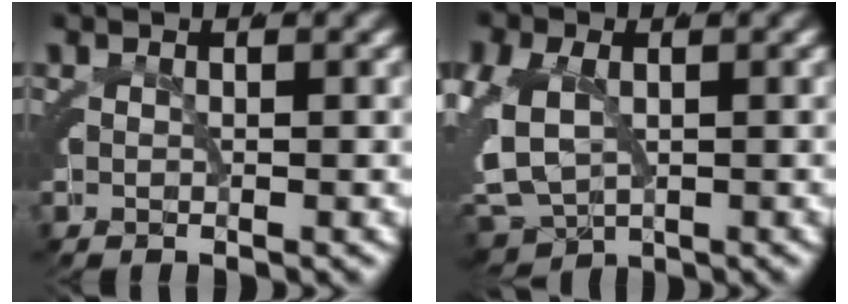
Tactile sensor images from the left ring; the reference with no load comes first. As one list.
[{"total": 10.5, "force": [-2.0, 9.1, 4.8], "torque": [-0.129, -0.039, -0.027]}]